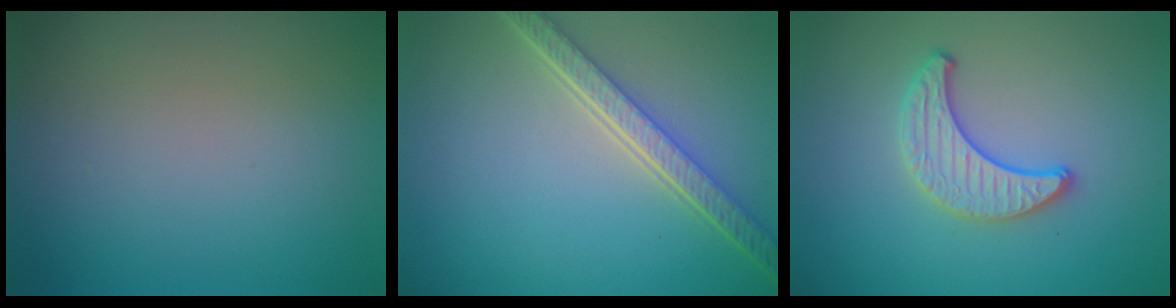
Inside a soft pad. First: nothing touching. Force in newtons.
{"total": 5.0, "press": 3.7, "slide": 3.3}
{"total": 3.0, "press": 2.8, "slide": 0.9}